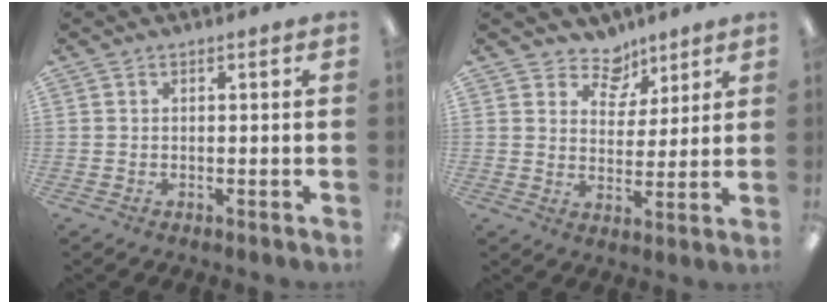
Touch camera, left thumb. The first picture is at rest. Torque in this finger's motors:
{"motor_torque": [-0.06, -0.08, -0.28, -0.29, -0.05]}